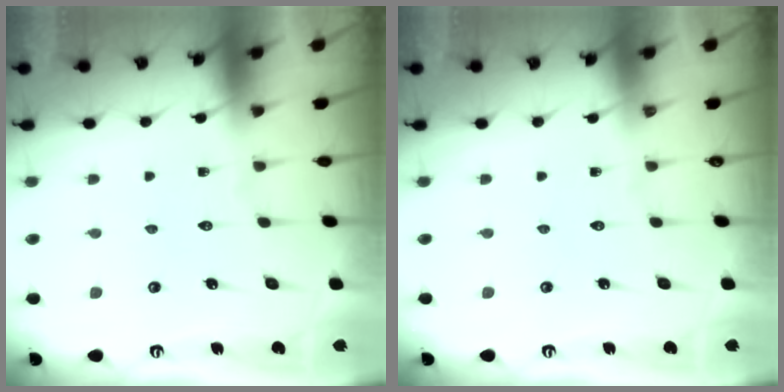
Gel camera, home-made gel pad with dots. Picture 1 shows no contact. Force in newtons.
{"total": 0.0}